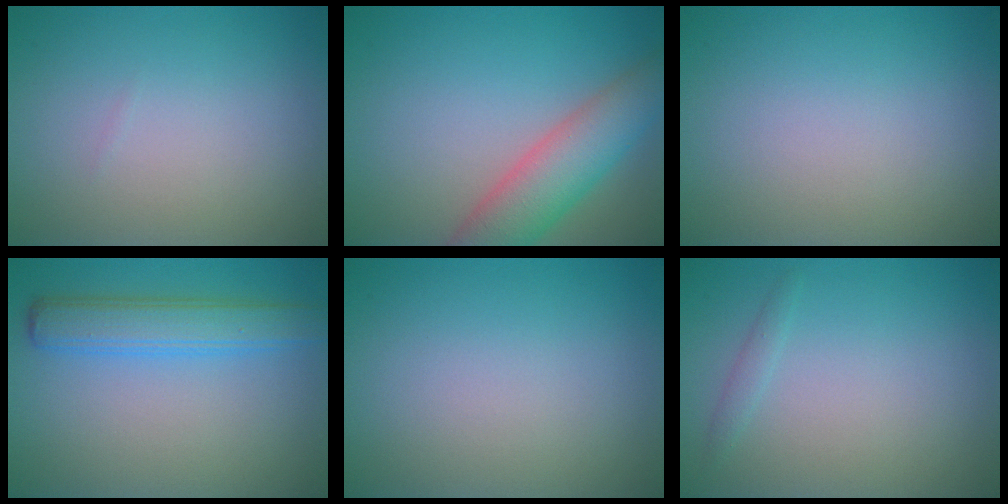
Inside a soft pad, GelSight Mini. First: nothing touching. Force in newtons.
{"total": 6.0, "press": 5.9, "slide": 0.4}
{"total": 0.0}
{"total": 4.0, "press": 4.0, "slide": 0.1}
{"total": 0.0}
{"total": 0.8, "press": 0.8, "slide": 0.1}